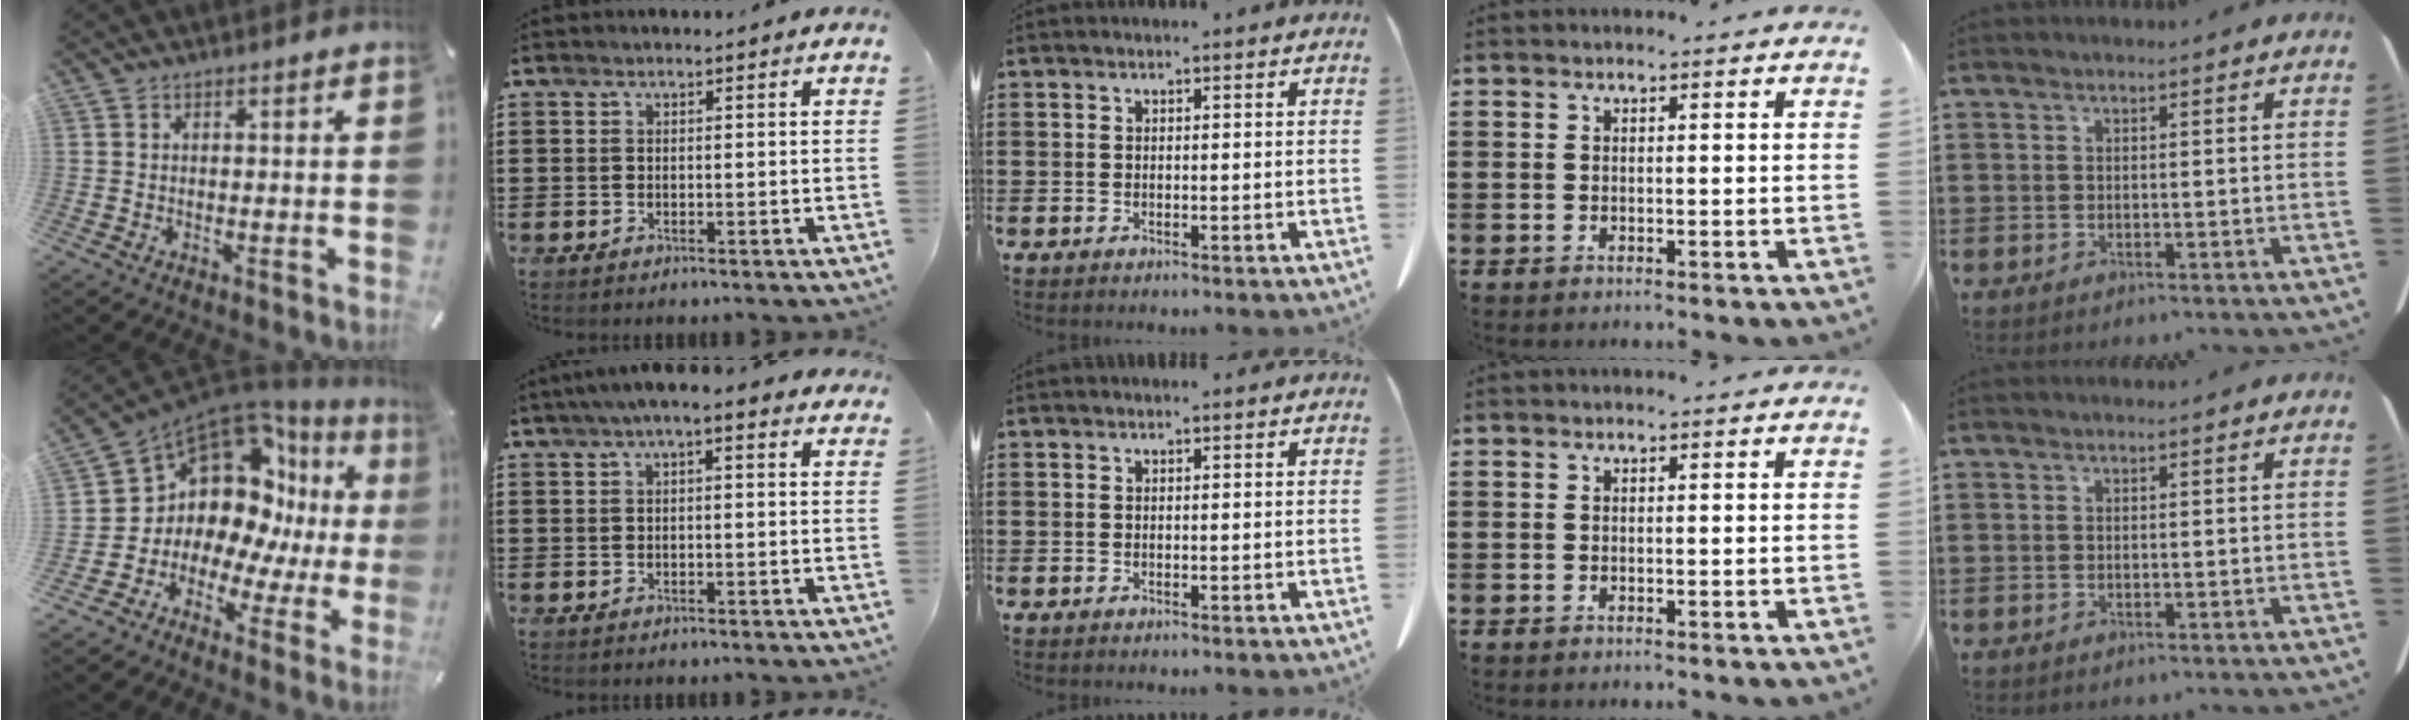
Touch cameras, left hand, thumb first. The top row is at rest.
{"thumb": {"total": 13.1, "force": [5.3, 10.0, 6.5], "torque": [-0.131, -0.083, 0.091]}, "index": {"total": 3.2, "force": [1.8, 0.6, 2.6], "torque": [-0.053, 0.006, 0.031]}}